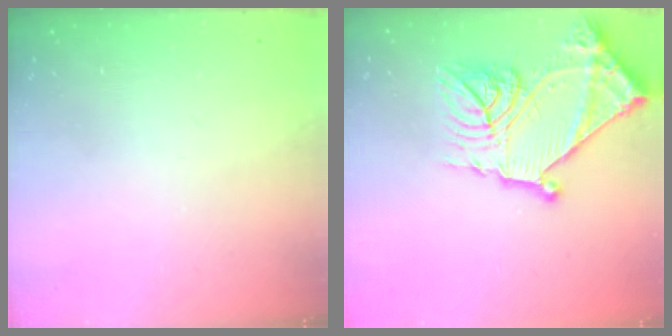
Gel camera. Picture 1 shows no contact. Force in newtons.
{"total": 23.5, "press": 23.4, "slide": 1.6}